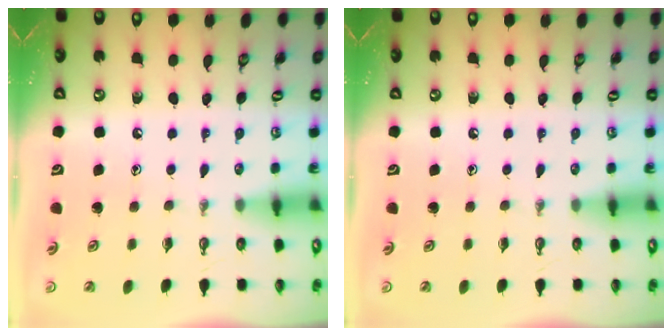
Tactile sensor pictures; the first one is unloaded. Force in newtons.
{"total": 0.0}